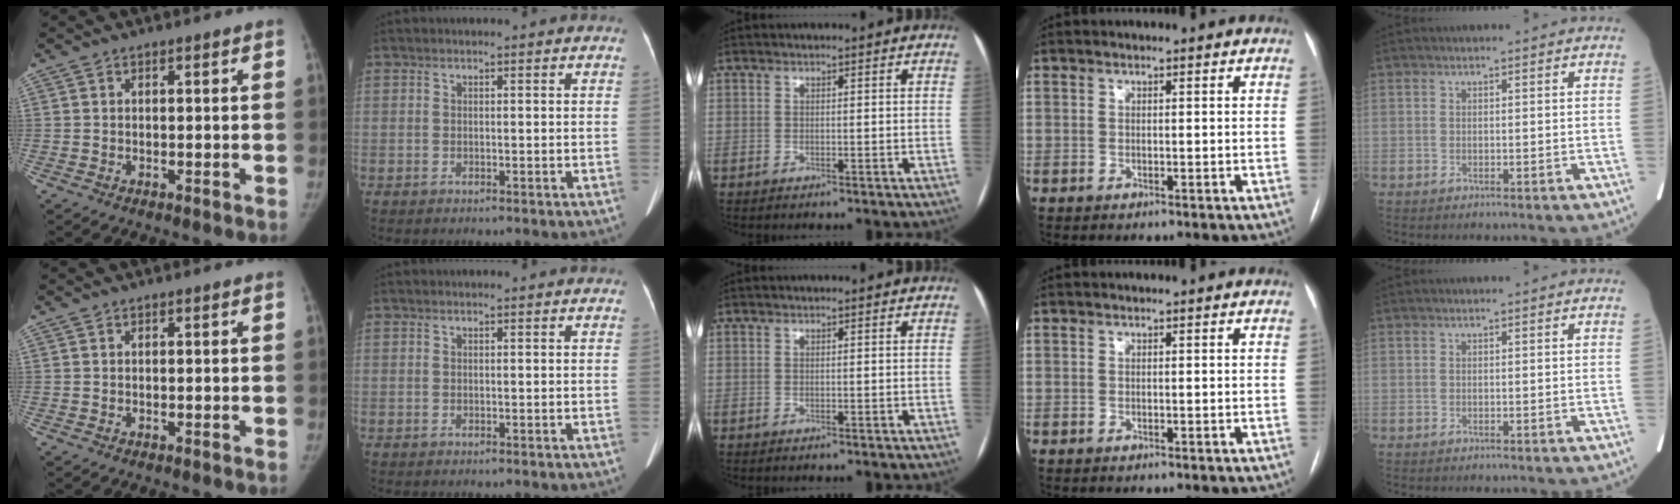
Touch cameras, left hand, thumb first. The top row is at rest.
{}